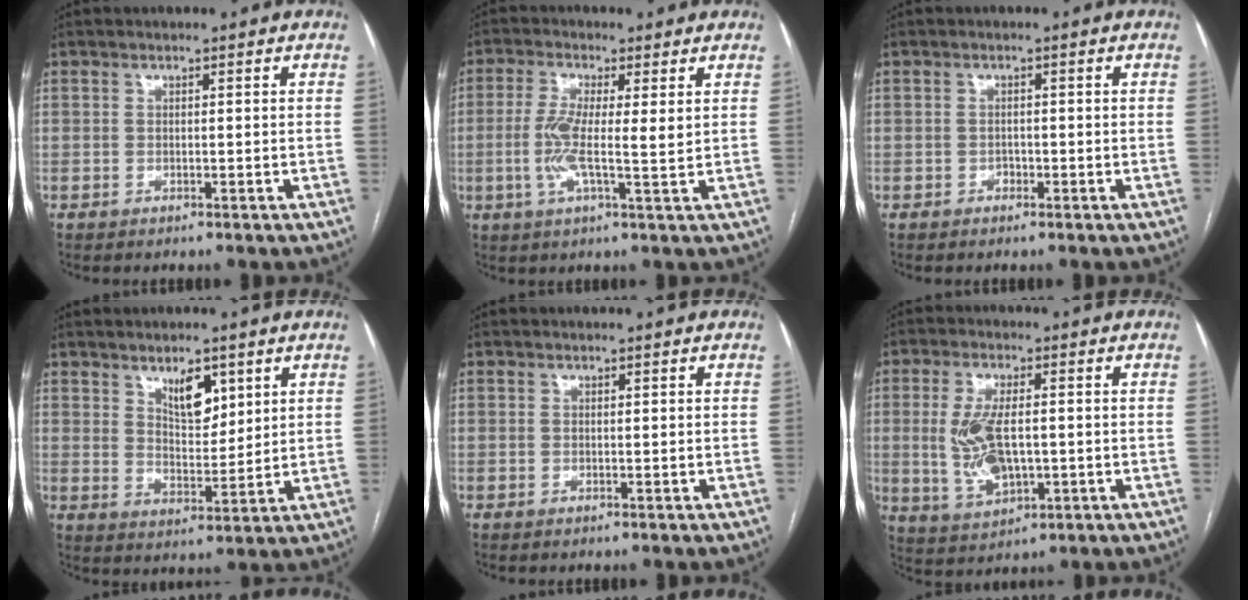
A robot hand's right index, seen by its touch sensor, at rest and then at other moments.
{"total": 6.8, "force": [0.3, 0.8, 6.8], "torque": [-0.143, -0.003, 0.001]}
{"total": 1.0, "force": [-0.6, 0.7, 0.2], "torque": [0.000, 0.003, -0.012]}
{"total": 6.1, "force": [3.5, 2.7, 4.2], "torque": [-0.071, -0.006, 0.065]}
{"total": 0.0}
{"total": 8.7, "force": [-0.3, 3.6, 7.9], "torque": [-0.170, -0.001, 0.004]}